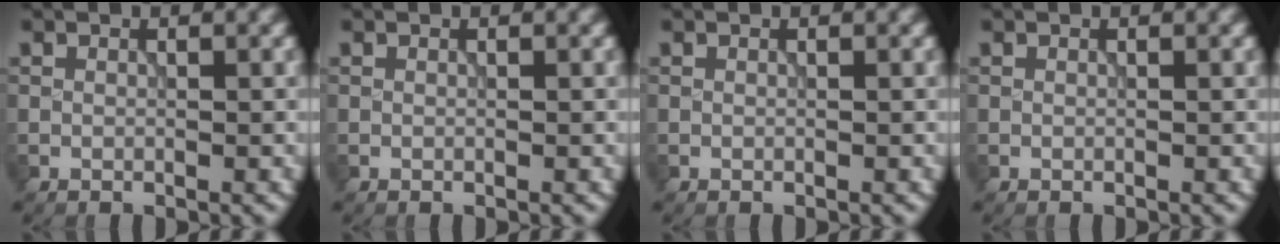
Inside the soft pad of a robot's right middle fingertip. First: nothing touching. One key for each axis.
{"total": 0.0}
{"total": 0.0}
{"total": 0.0}